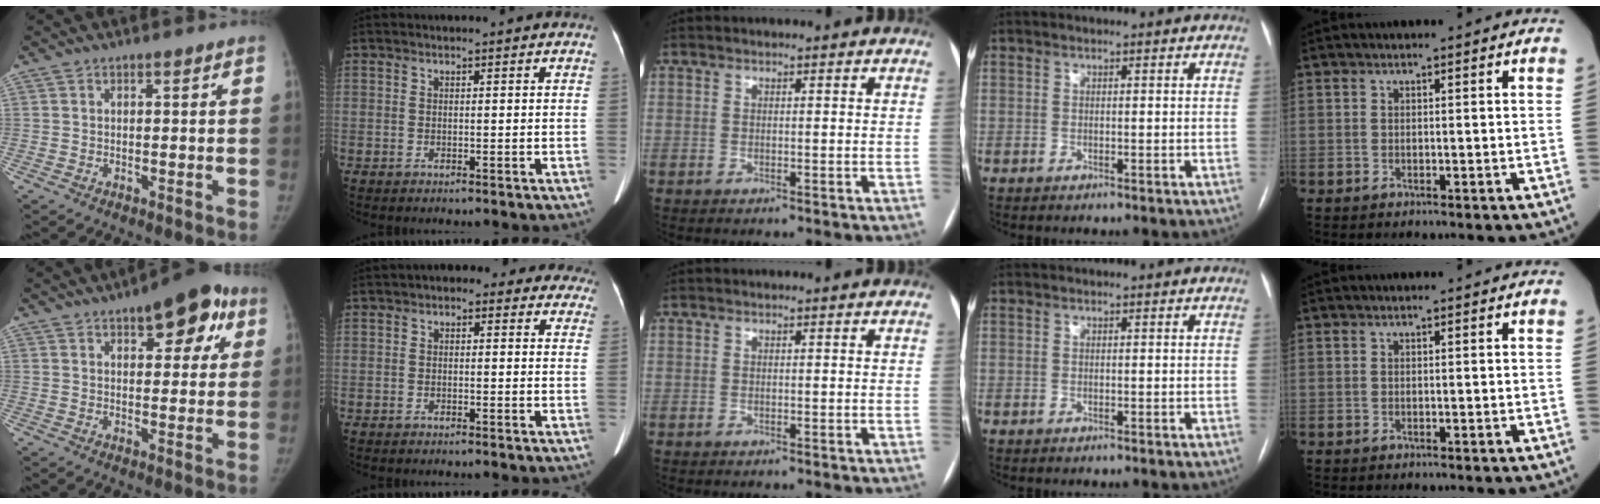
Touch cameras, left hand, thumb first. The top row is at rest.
{"thumb": {"total": 11.7, "force": [5.7, 5.3, 8.8], "torque": [-0.066, -0.004, 0.068]}, "index": {"total": 6.2, "force": [4.1, 3.4, 3.2], "torque": [-0.022, 0.025, 0.034]}}